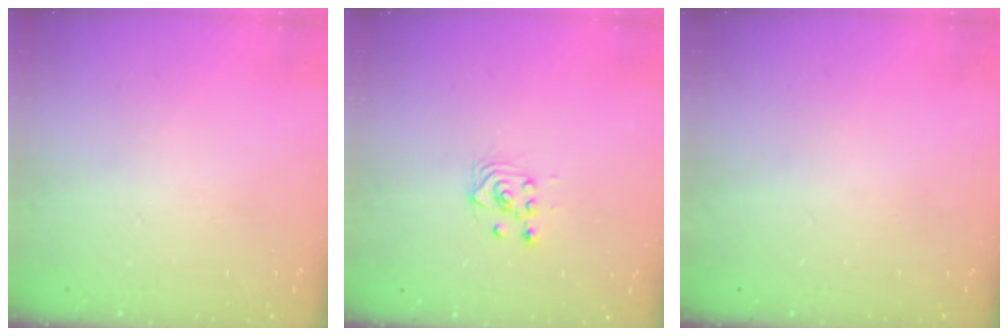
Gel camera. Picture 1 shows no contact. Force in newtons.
{"total": 3.2, "press": 3.1, "slide": 0.9}
{"total": 0.0}